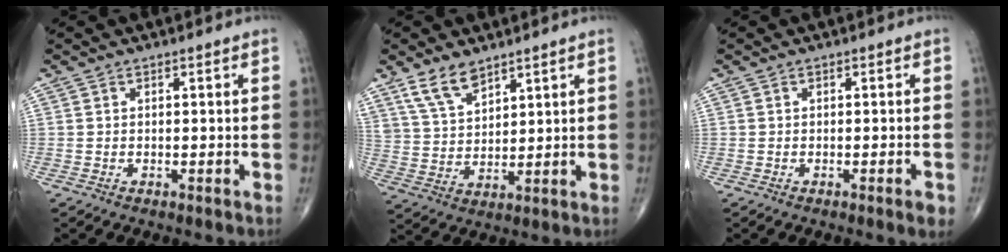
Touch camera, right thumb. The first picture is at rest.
{"total": 7.8, "force": [5.6, 3.7, 3.9], "torque": [-0.062, -0.025, 0.118]}
{"total": 2.1, "force": [-1.1, 0.2, 1.7], "torque": [-0.019, -0.004, -0.016]}